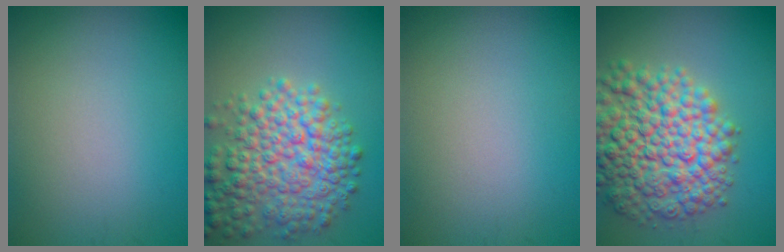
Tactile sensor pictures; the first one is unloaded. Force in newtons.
{"total": 7.3, "press": 7.3, "slide": 0.3}
{"total": 0.0}
{"total": 10.4, "press": 10.4, "slide": 0.4}